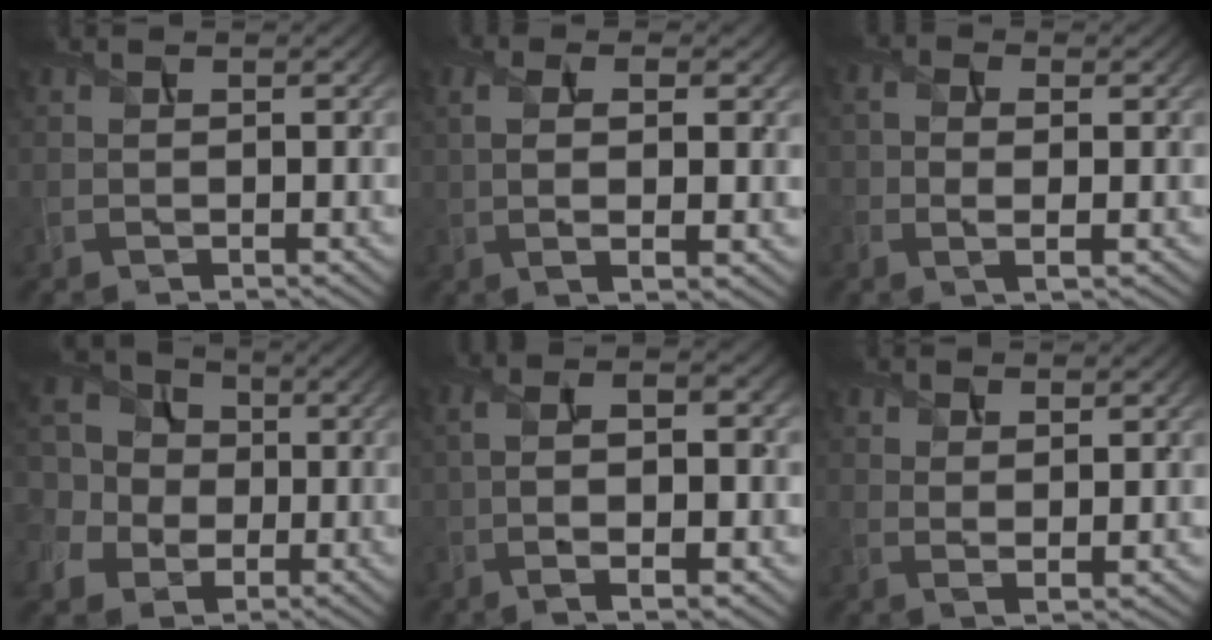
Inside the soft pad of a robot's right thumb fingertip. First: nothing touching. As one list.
[{"total": 5.0, "force": [0.5, 1.5, 4.7], "torque": [-0.095, -0.002, 0.011]}, {"total": 2.9, "force": [-0.5, 1.5, 2.4], "torque": [-0.055, -0.006, -0.010]}, {"total": 10.7, "force": [0.7, 9.0, 5.7], "torque": [-0.169, 0.014, -0.018]}, {"total": 7.6, "force": [-1.1, 2.8, 7.0], "torque": [-0.141, -0.006, -0.014]}, {"total": 2.3, "force": [1.5, 0.7, 1.7], "torque": [-0.037, -0.009, 0.031]}]